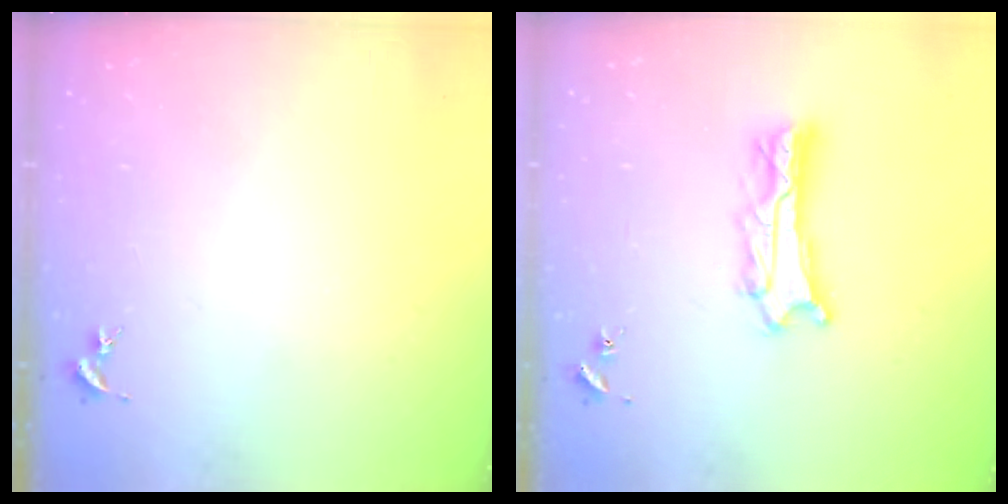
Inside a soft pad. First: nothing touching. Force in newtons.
{"total": 3.3, "press": 3.3, "slide": 0.5}